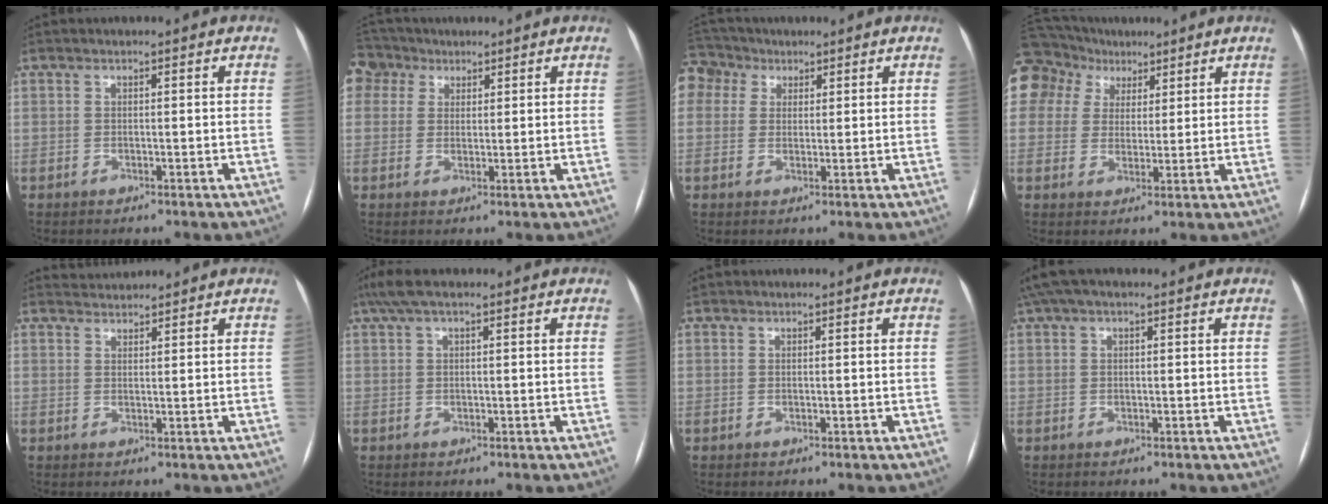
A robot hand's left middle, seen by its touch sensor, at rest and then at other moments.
{"total": 5.4, "force": [3.2, 4.3, 0.7], "torque": [-0.022, 0.026, 0.068]}
{"total": 6.8, "force": [3.5, 5.6, 1.3], "torque": [-0.036, 0.037, 0.072]}
{"total": 15.3, "force": [8.4, 12.0, 4.4], "torque": [-0.141, 0.073, 0.162]}
{"total": 2.1, "force": [2.1, 0.0, -0.5], "torque": [-0.002, 0.013, 0.044]}
{"total": 4.3, "force": [2.8, 0.9, 3.1], "torque": [-0.067, 0.043, 0.053]}
{"total": 0.0}
{"total": 4.8, "force": [3.0, 1.7, 3.3], "torque": [-0.074, 0.053, 0.056]}